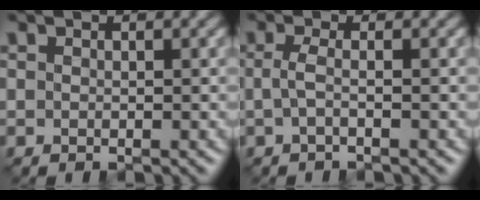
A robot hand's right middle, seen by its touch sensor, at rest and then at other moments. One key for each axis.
{"total": 1.5, "fx": -0.6, "fy": 0.4, "fz": 1.3, "tx": -0.031, "ty": -0.004, "tz": -0.016}